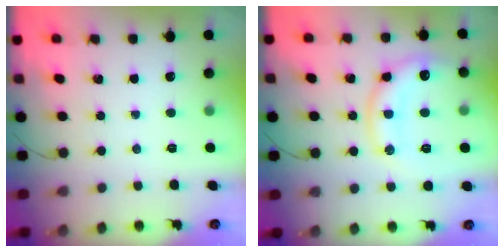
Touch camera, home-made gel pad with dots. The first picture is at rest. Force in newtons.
{"total": 15.2, "press": 15.1, "slide": 1.5}